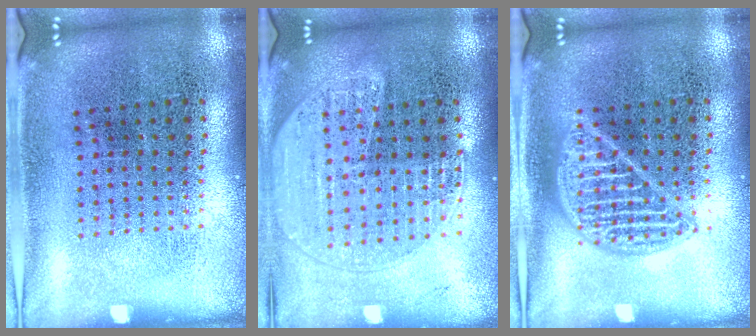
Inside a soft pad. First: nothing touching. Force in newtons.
{"total": 1.7, "press": 1.6, "slide": 0.6}
{"total": 2.2, "press": 2.2, "slide": 0.2}